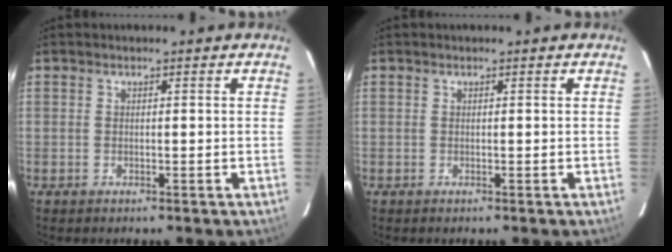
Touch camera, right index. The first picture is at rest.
{"total": 0.0}